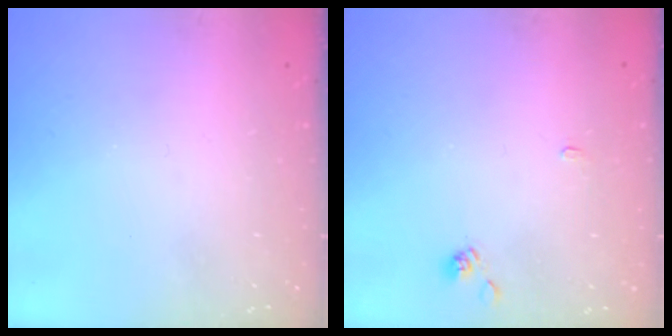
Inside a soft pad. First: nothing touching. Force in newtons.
{"total": 2.9, "press": 2.9, "slide": 0.3}